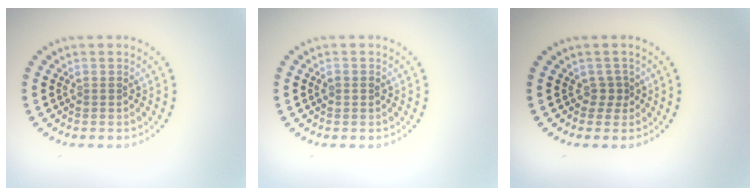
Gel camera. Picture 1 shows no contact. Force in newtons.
{"total": 1.0, "press": 1.0, "slide": 0.1}
{"total": 1.1, "press": 0.8, "slide": 0.8}